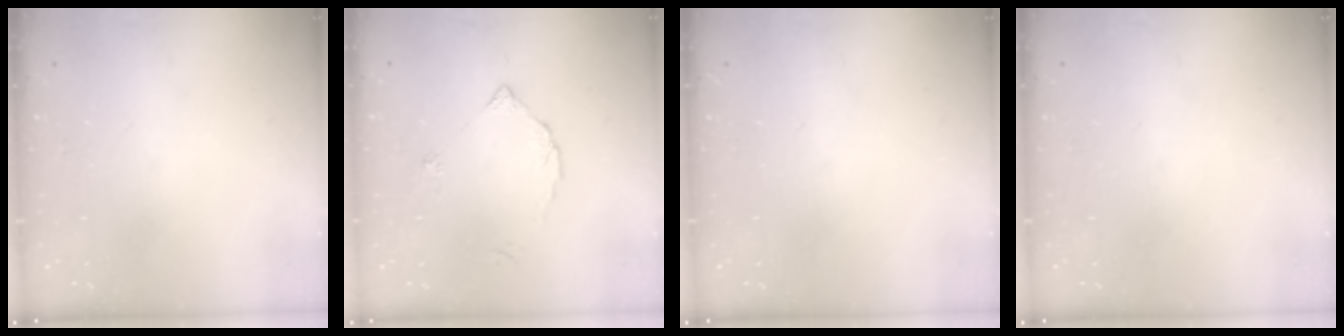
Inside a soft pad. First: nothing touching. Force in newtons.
{"total": 2.9, "press": 2.9, "slide": 0.1}
{"total": 0.0}
{"total": 0.0}